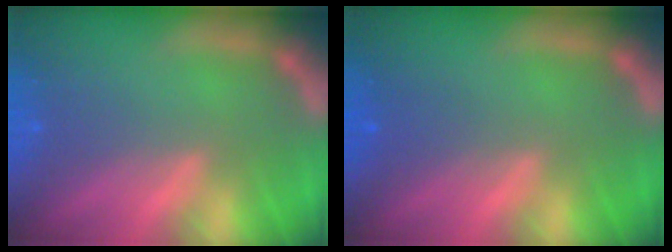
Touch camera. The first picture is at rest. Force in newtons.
{"total": 1.4}